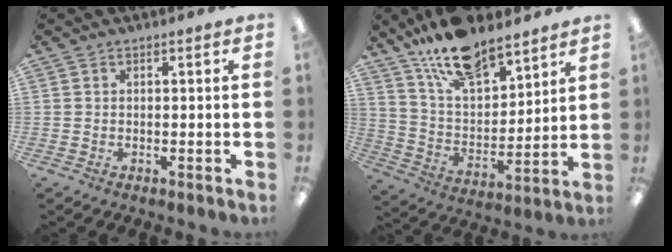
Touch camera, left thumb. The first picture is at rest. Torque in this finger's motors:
{"motor_torque": [2.50, 1.31, 1.38, -1.39, 0.19]}